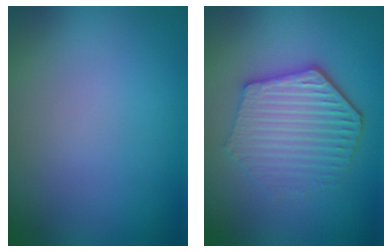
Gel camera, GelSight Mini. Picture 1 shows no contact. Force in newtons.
{"total": 5.5, "press": 4.3, "slide": 3.3}